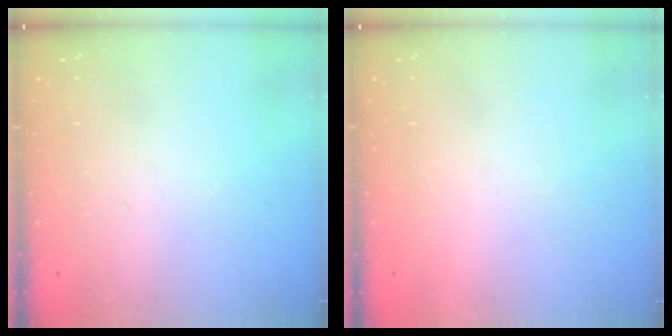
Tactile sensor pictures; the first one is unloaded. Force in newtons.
{"total": 1.5, "press": 1.5, "slide": 0.1}